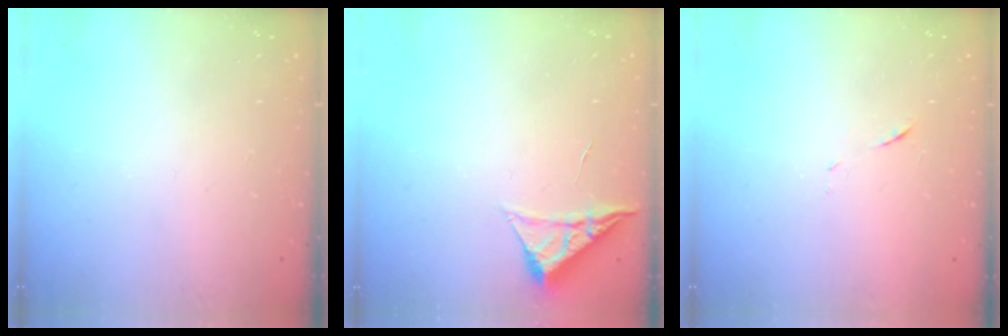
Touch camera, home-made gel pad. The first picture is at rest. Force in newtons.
{"total": 4.7, "press": 4.7, "slide": 0.7}
{"total": 6.7, "press": 6.6, "slide": 0.6}